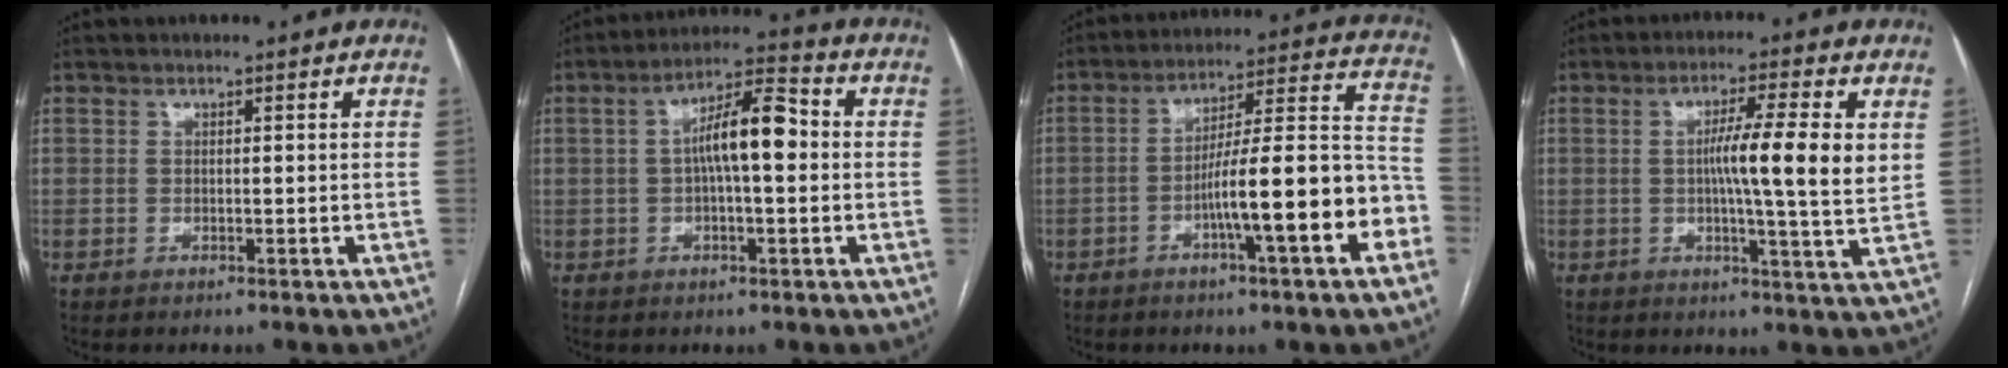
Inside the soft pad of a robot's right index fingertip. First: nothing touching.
{"total": 9.0, "force": [0.3, 2.2, 8.7], "torque": [-0.158, 0.029, 0.001]}
{"total": 15.5, "force": [-5.7, 1.1, 14.3], "torque": [-0.210, 0.023, -0.087]}
{"total": 10.2, "force": [1.6, -0.4, 10.1], "torque": [-0.160, 0.000, 0.019]}